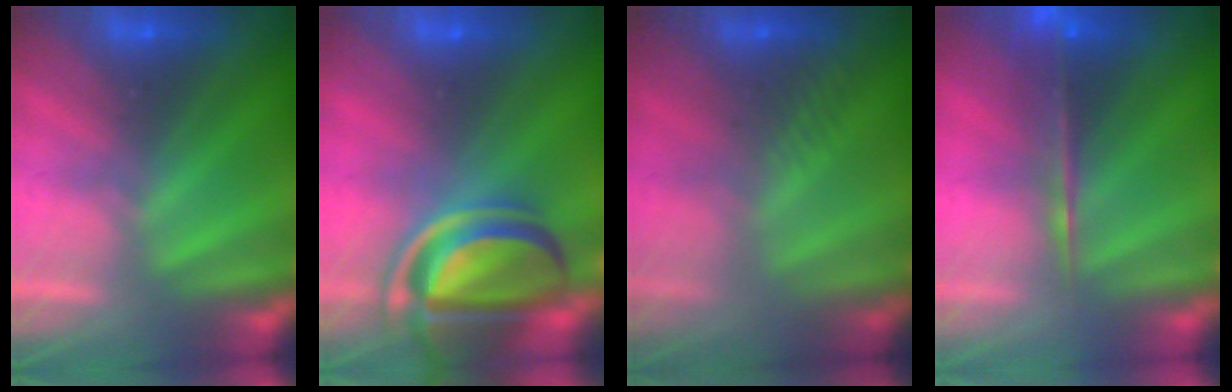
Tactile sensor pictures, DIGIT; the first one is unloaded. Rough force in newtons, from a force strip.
{"total": 7.1}
{"total": 2.4}
{"total": 7.0}